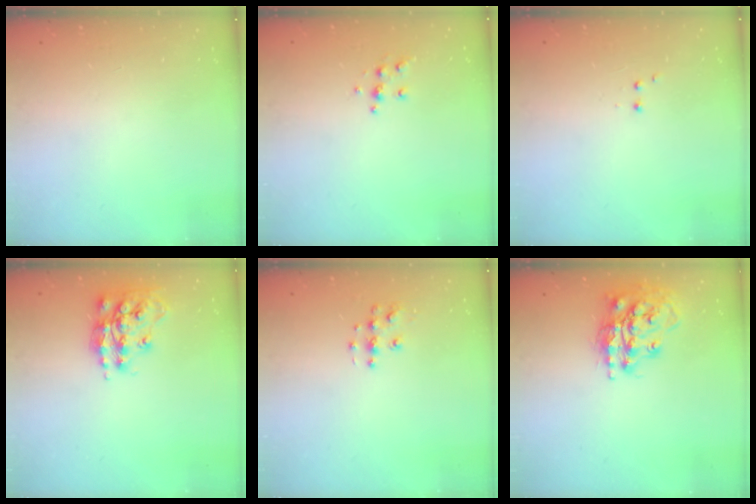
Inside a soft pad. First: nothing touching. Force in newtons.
{"total": 5.1, "press": 5.1, "slide": 0.5}
{"total": 1.9, "press": 1.8, "slide": 0.5}
{"total": 14.5, "press": 14.5, "slide": 1.0}
{"total": 5.9, "press": 5.9, "slide": 0.1}
{"total": 16.3, "press": 16.2, "slide": 1.1}